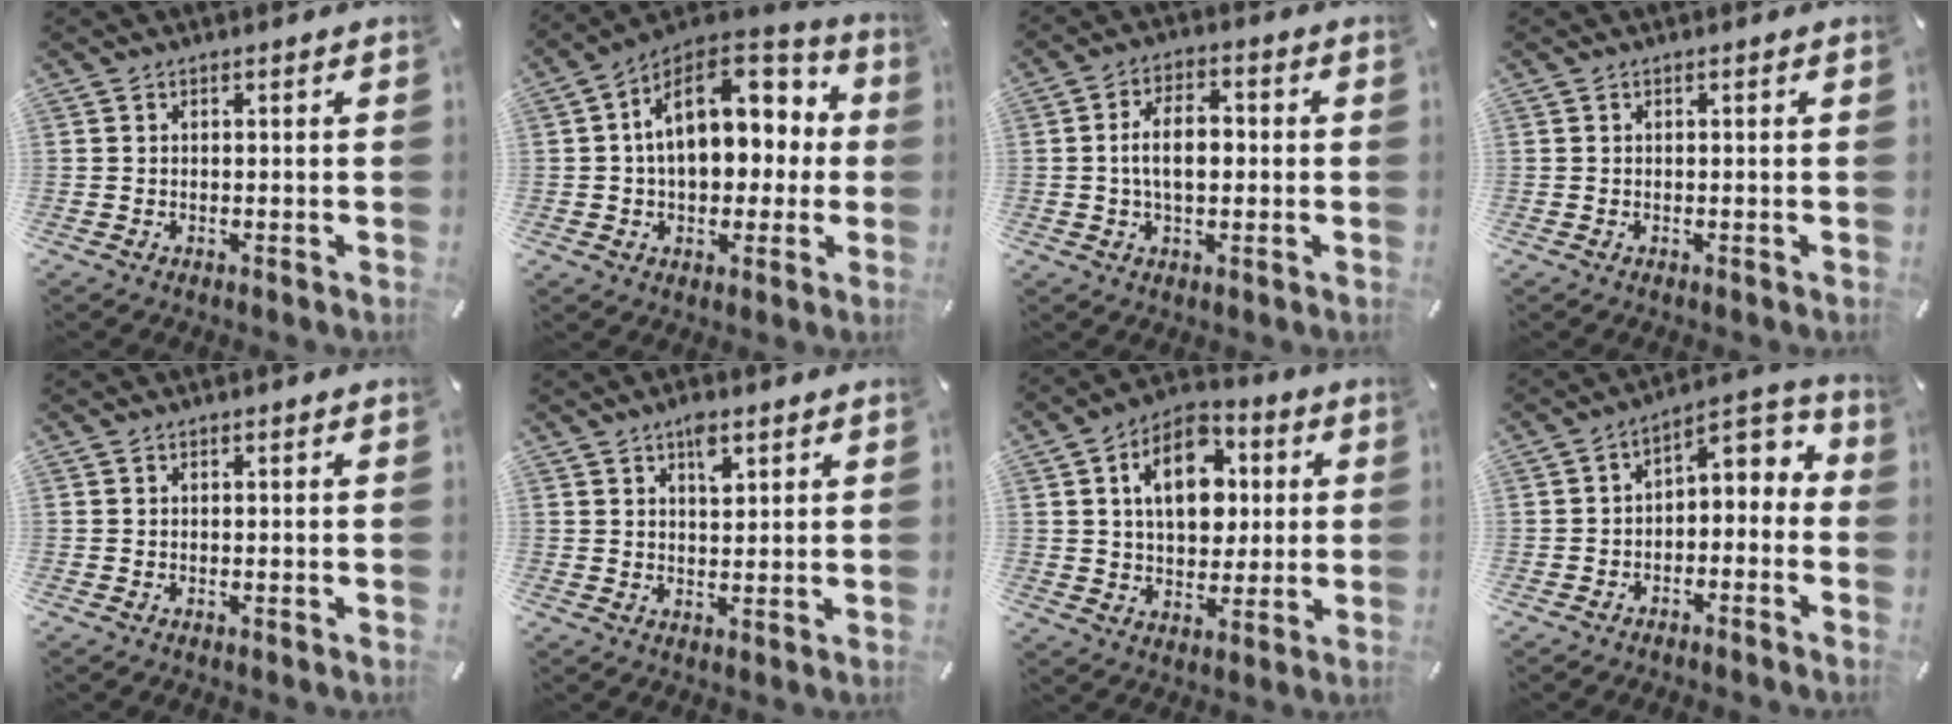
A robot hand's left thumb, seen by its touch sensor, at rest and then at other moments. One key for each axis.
{"total": 17.4, "fx": 3.9, "fy": 11.9, "fz": 12.0, "tx": -0.172, "ty": -0.013, "tz": 0.070}
{"total": 8.7, "fx": -0.3, "fy": 5.2, "fz": 7.1, "tx": -0.124, "ty": 0.007, "tz": -0.009}
{"total": 0.0}
{"total": 0.0}
{"total": 4.3, "fx": 2.3, "fy": 2.2, "fz": 2.8, "tx": -0.039, "ty": -0.005, "tz": 0.036}
{"total": 14.1, "fx": 3.2, "fy": 10.0, "fz": 9.5, "tx": -0.152, "ty": 0.008, "tz": 0.055}
{"total": 4.1, "fx": -1.4, "fy": 3.2, "fz": 2.2, "tx": -0.026, "ty": 0.001, "tz": -0.035}